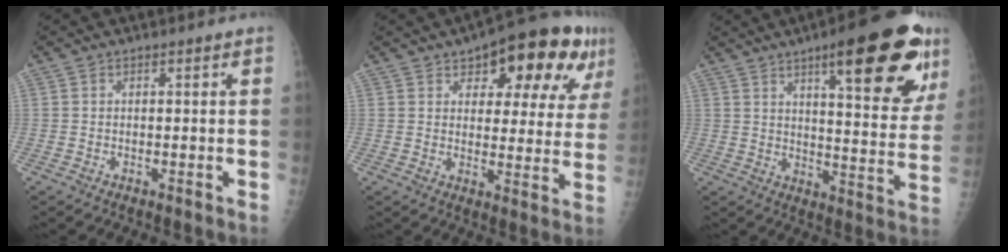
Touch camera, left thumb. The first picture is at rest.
{"total": 18.2, "force": [9.6, 7.9, 13.3], "torque": [-0.139, -0.009, 0.132]}
{"total": 23.5, "force": [12.4, 6.2, 18.9], "torque": [-0.223, -0.043, 0.171]}